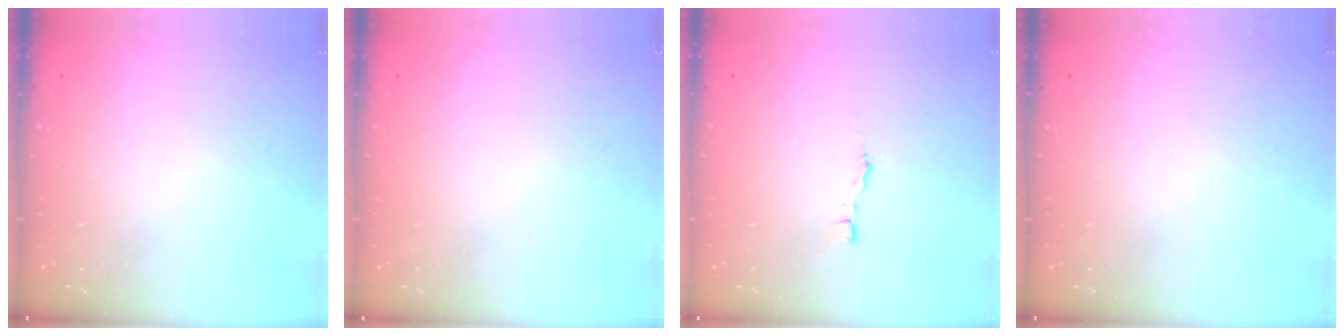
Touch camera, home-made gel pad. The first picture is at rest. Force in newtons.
{"total": 0.0}
{"total": 2.9, "press": 2.9, "slide": 0.2}
{"total": 0.0}